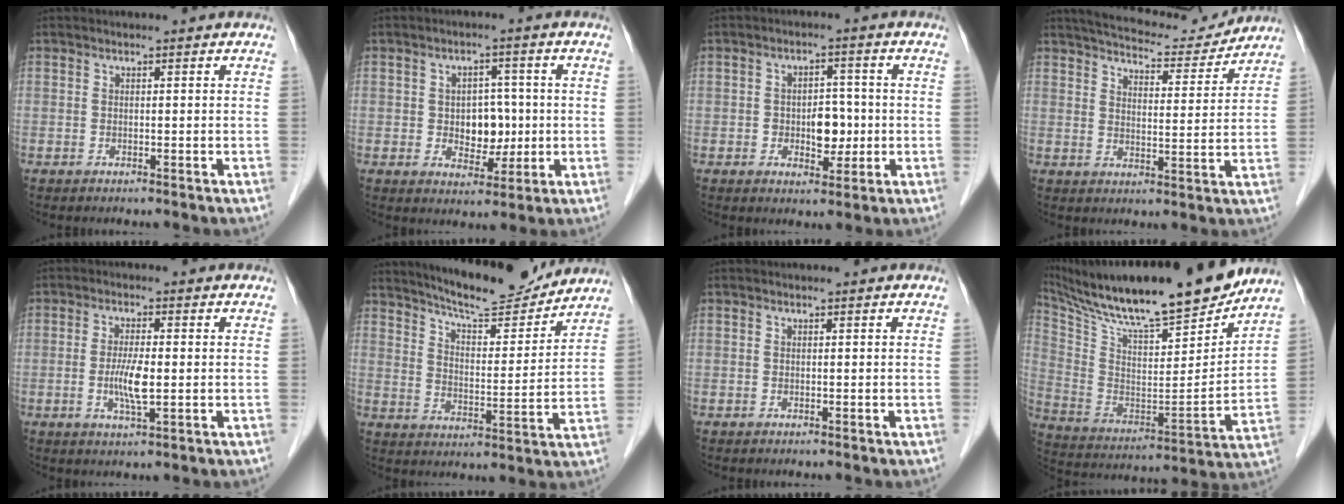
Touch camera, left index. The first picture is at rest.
{"total": 5.6, "force": [-0.2, 4.0, 3.9], "torque": [-0.057, 0.012, 0.006]}
{"total": 5.0, "force": [-0.7, 3.1, 3.9], "torque": [-0.056, 0.009, -0.005]}
{"total": 13.3, "force": [12.4, 2.4, 4.0], "torque": [-0.058, 0.004, 0.171]}
{"total": 4.8, "force": [-0.6, 0.8, 4.7], "torque": [-0.098, -0.008, -0.009]}
{"total": 13.7, "force": [12.9, 1.7, 4.4], "torque": [-0.073, -0.007, 0.195]}
{"total": 0.0}
{"total": 26.4, "force": [22.2, 3.7, 13.9], "torque": [-0.257, -0.013, 0.351]}